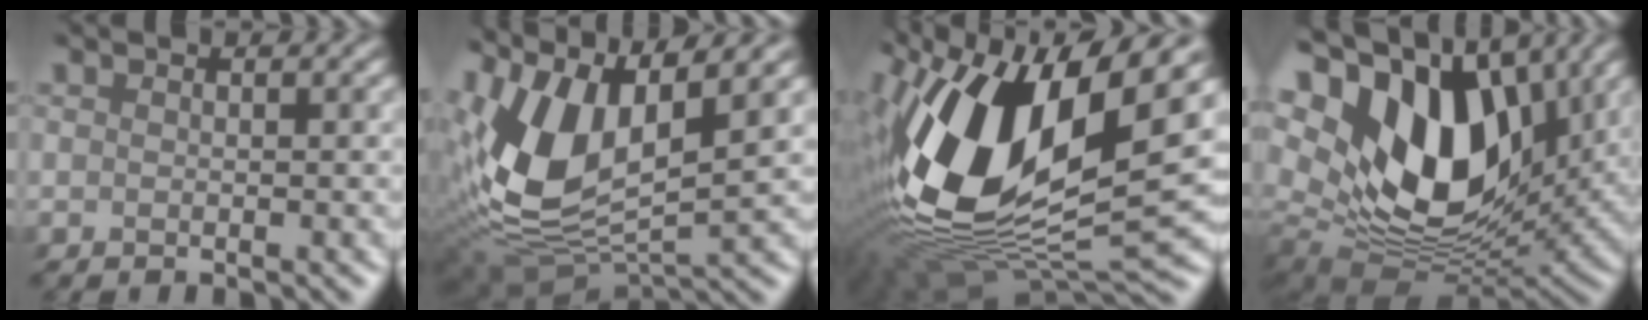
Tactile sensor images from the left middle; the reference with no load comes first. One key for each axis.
{"total": 9.3, "fx": 3.1, "fy": 4.5, "fz": 7.5, "tx": -0.191, "ty": -0.002, "tz": 0.055}
{"total": 16.0, "fx": 1.8, "fy": 7.6, "fz": 13.9, "tx": -0.303, "ty": -0.006, "tz": 0.029}
{"total": 16.9, "fx": 5.7, "fy": 10.3, "fz": 12.2, "tx": -0.246, "ty": 0.010, "tz": 0.098}